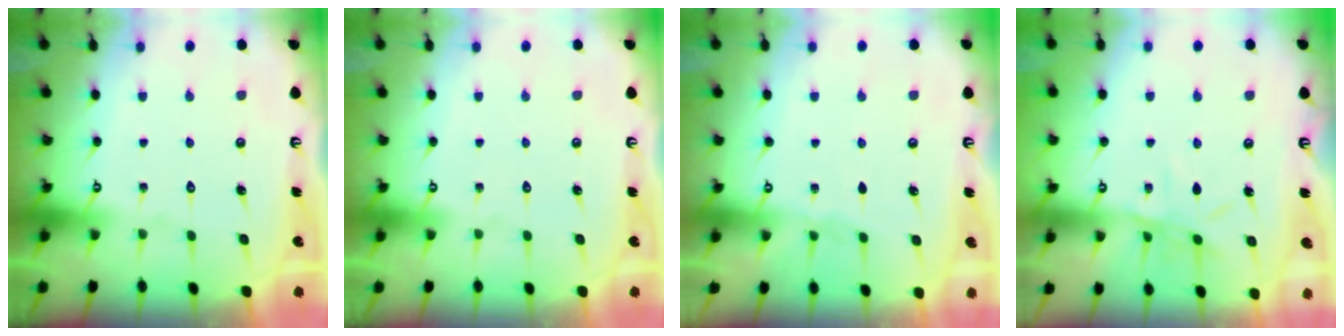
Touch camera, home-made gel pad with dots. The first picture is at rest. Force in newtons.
{"total": 0.0}
{"total": 5.2, "press": 4.4, "slide": 2.9}
{"total": 7.5, "press": 7.5, "slide": 0.4}